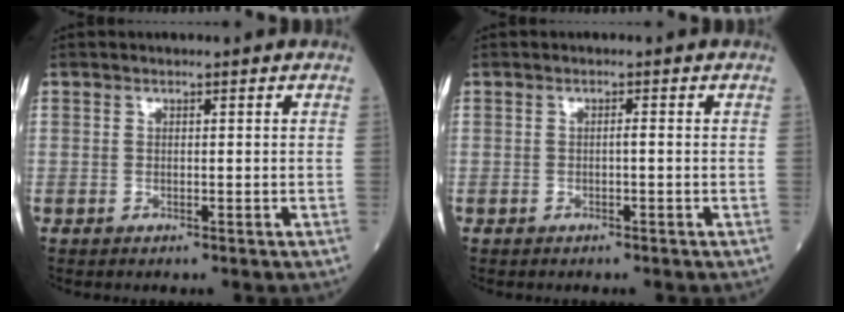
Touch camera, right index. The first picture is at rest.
{"total": 0.5, "force": [-0.1, 0.0, 0.5], "torque": [-0.009, 0.001, -0.002]}